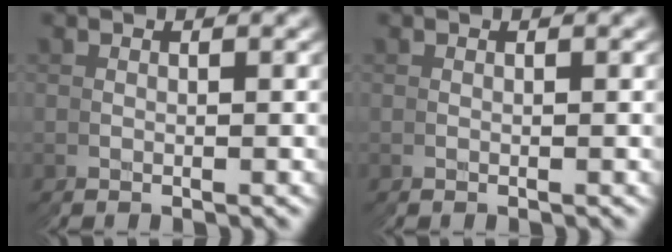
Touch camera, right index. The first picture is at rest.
{"total": 0.0}